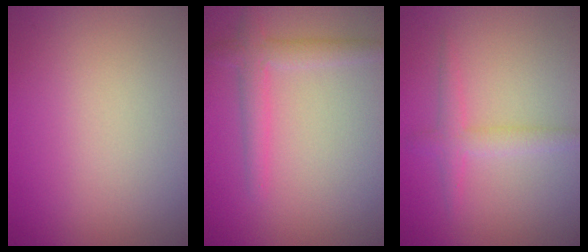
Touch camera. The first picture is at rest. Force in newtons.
{"total": 2.7, "press": 2.7, "slide": 0.1}
{"total": 2.3, "press": 2.3, "slide": 0.1}